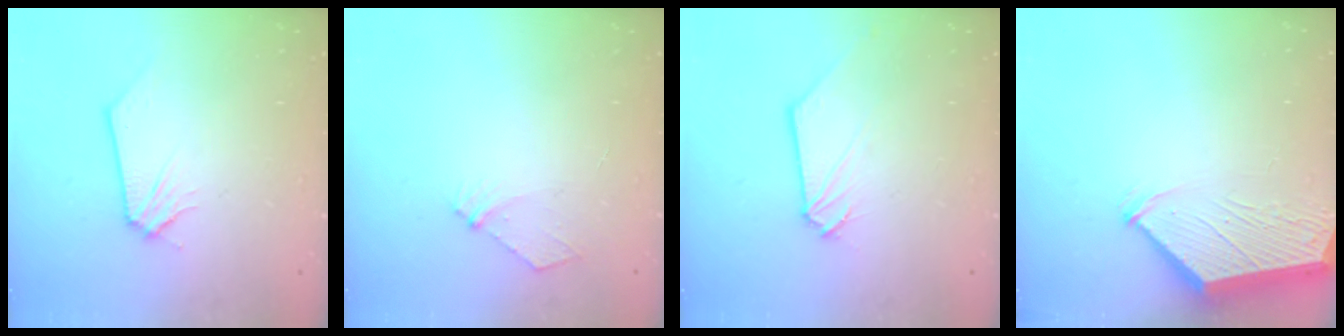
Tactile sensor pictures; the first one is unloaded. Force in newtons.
{"total": 3.2, "press": 3.2, "slide": 0.5}
{"total": 0.9, "press": 0.9, "slide": 0.2}
{"total": 3.0, "press": 3.0, "slide": 0.3}